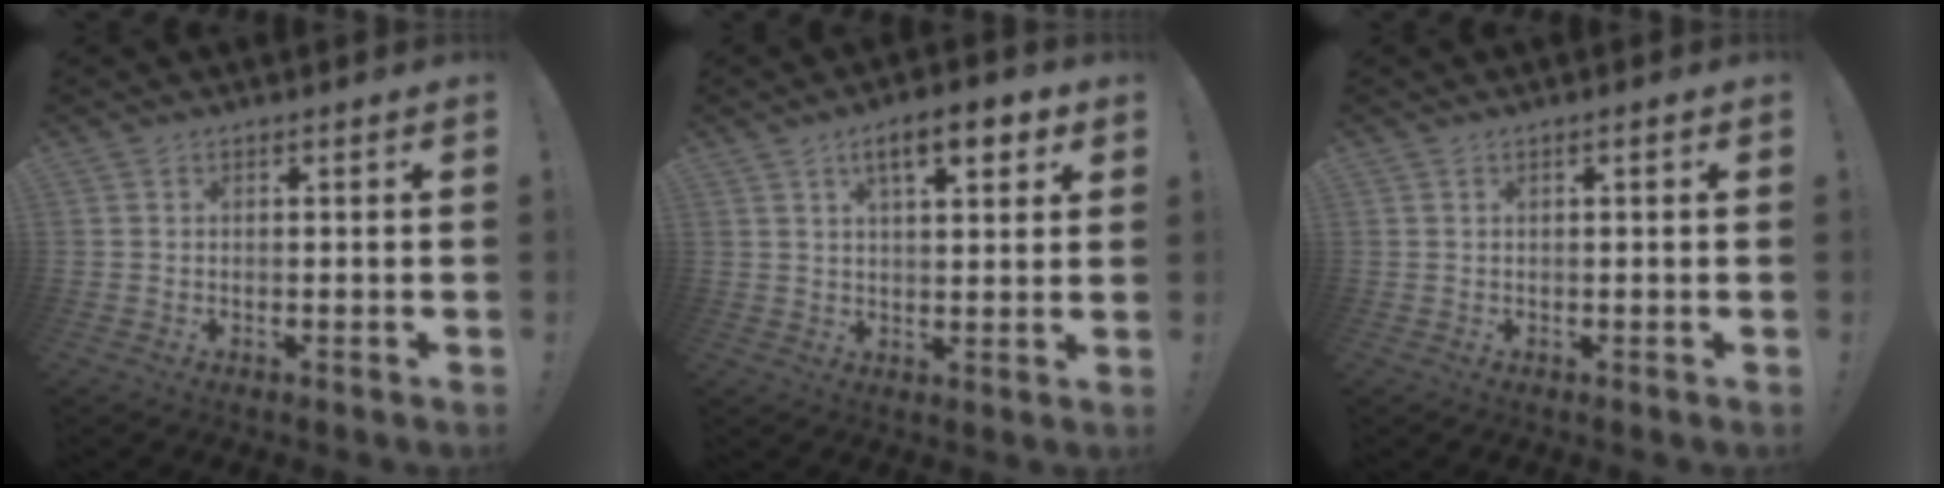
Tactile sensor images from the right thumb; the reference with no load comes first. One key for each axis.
{"total": 9.4, "fx": 4.6, "fy": 3.3, "fz": 7.6, "tx": -0.104, "ty": -0.014, "tz": 0.072}
{"total": 0.8, "fx": 0.0, "fy": -0.2, "fz": 0.8, "tx": -0.018, "ty": 0.001, "tz": -0.002}